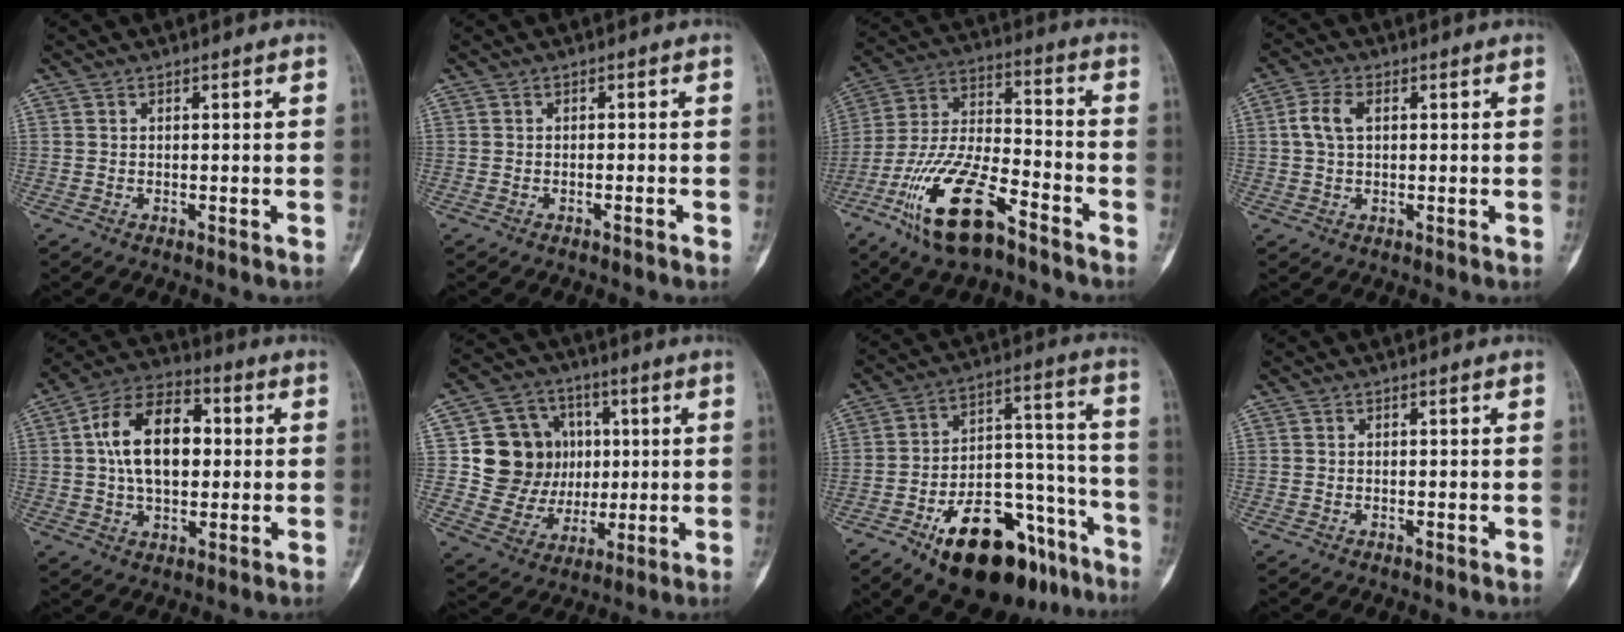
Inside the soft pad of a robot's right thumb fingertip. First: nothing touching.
{"total": 0.9, "force": [-0.6, 0.0, 0.6], "torque": [-0.018, 0.006, -0.008]}
{"total": 18.2, "force": [-10.8, 6.5, 13.2], "torque": [-0.260, 0.062, -0.204]}
{"total": 4.7, "force": [0.9, 2.8, 3.7], "torque": [-0.087, 0.011, 0.015]}
{"total": 15.6, "force": [1.9, 9.4, 12.3], "torque": [-0.195, 0.020, 0.026]}
{"total": 15.1, "force": [2.3, 13.6, 6.3], "torque": [-0.052, 0.005, 0.055]}
{"total": 23.1, "force": [-14.0, 11.2, 14.7], "torque": [-0.174, 0.094, -0.215]}
{"total": 0.0}